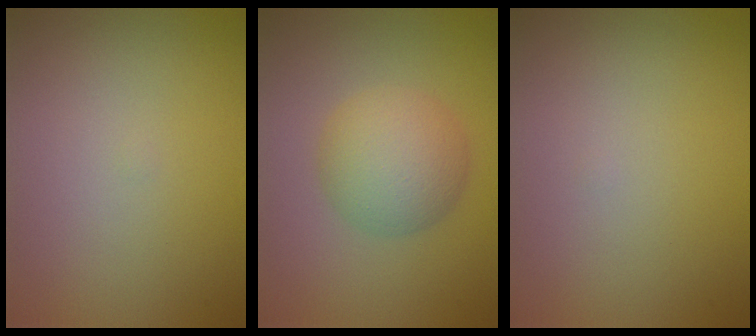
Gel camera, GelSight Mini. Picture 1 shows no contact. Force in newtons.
{"total": 4.7, "press": 4.7, "slide": 0.1}
{"total": 0.0}